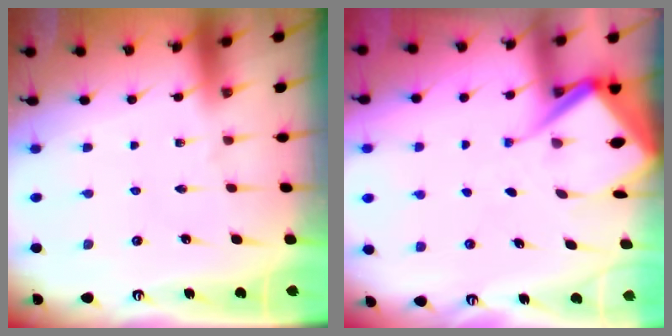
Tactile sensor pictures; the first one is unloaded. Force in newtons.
{"total": 8.5, "press": 8.5, "slide": 0.8}